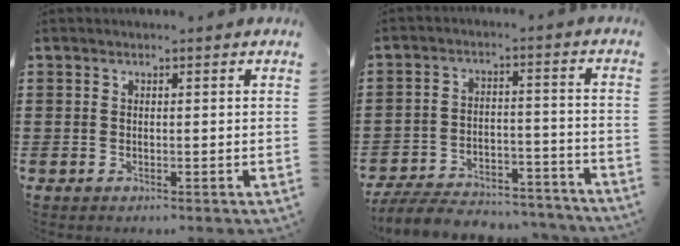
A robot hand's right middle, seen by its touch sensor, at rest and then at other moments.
{"total": 7.3, "force": [-6.9, 1.3, 1.8], "torque": [-0.037, 0.012, -0.135]}